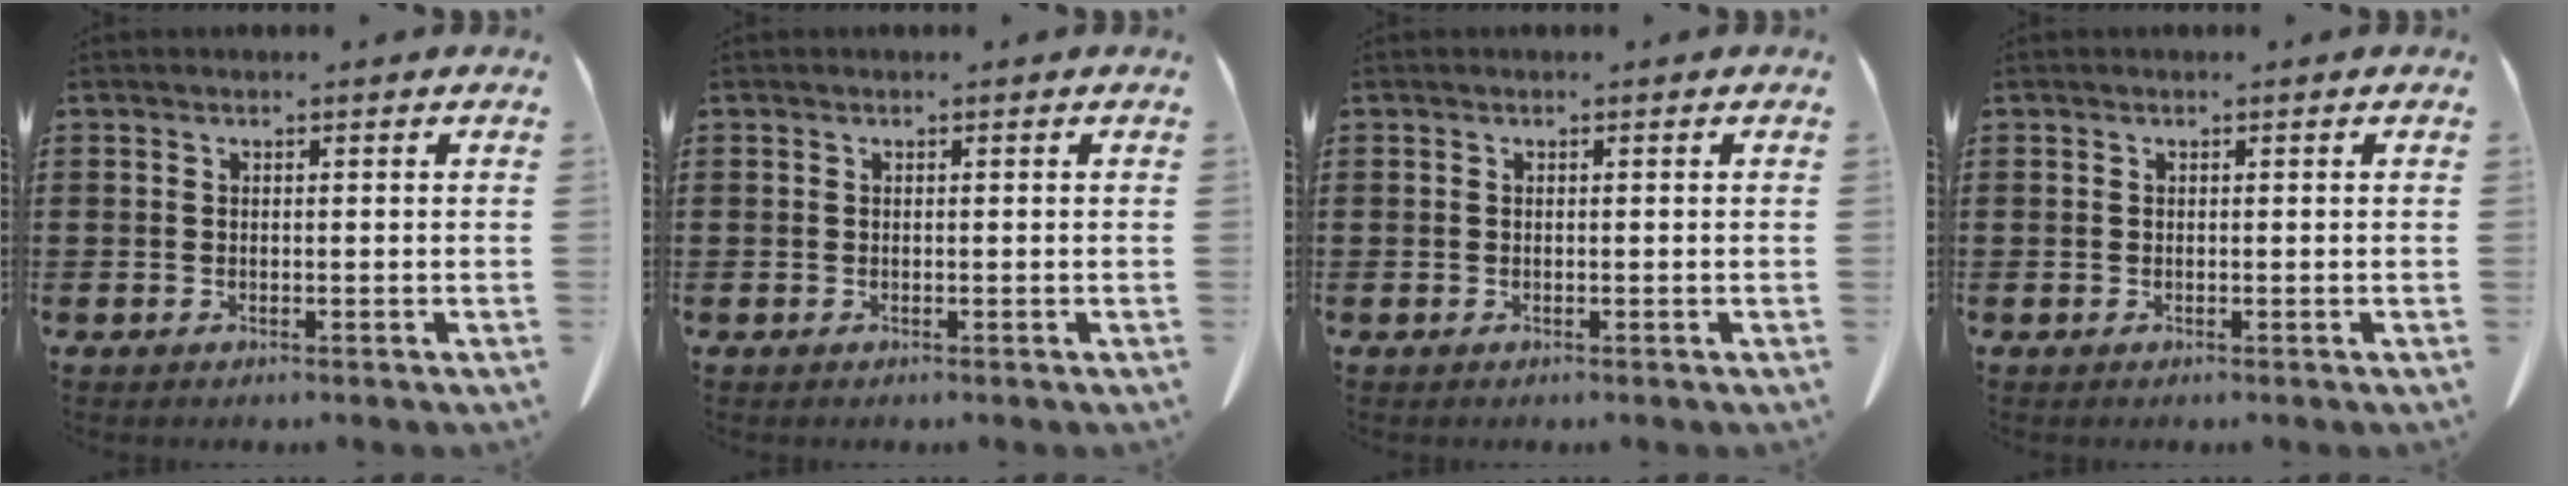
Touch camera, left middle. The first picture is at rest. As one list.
[{"total": 0.0}, {"total": 0.0}, {"total": 0.0}]